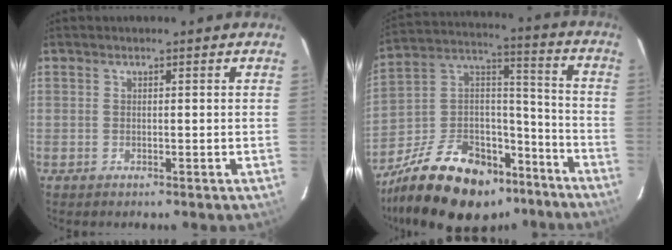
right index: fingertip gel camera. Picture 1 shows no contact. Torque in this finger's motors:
{"motor_torque": [1.23, -0.91, 1.06, 0.12]}